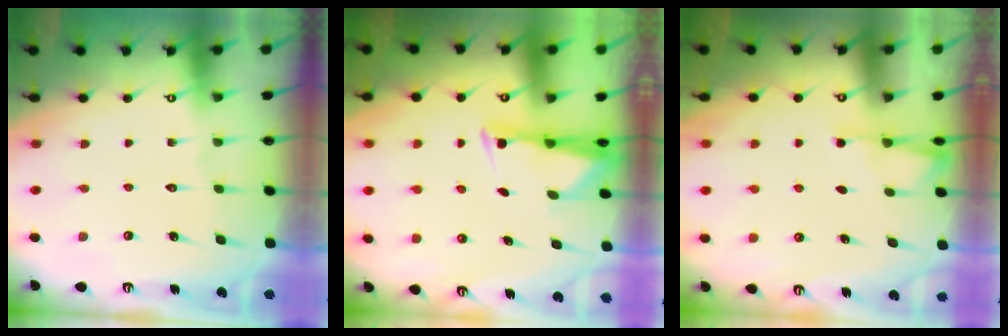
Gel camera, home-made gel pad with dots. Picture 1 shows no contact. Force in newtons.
{"total": 2.6, "press": 2.6, "slide": 0.3}
{"total": 3.2, "press": 3.2, "slide": 0.5}